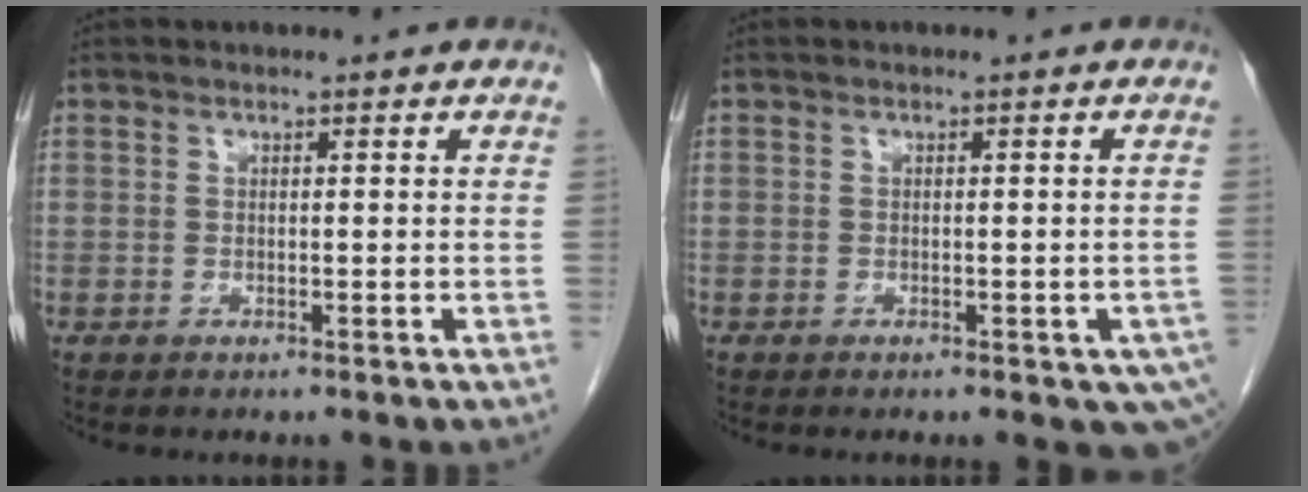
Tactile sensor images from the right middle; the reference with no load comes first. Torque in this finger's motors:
{"motor_torque": [1.19, -0.95, 0.23, 0.05]}